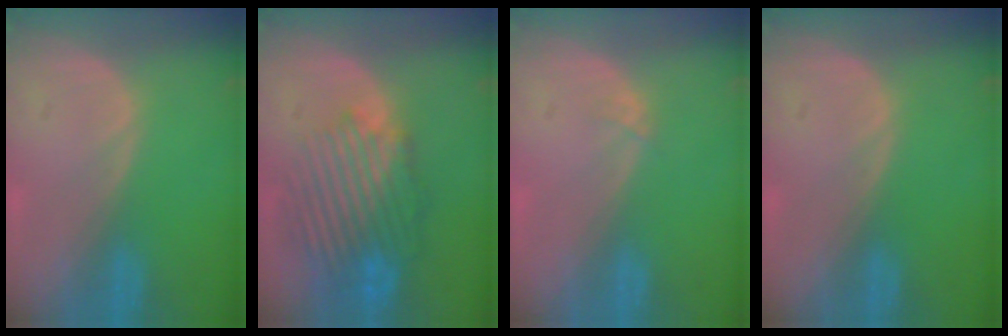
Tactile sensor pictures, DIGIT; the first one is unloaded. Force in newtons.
{"total": 10.2, "press": 9.3, "slide": 4.3}
{"total": 0.7, "press": 0.6, "slide": 0.3}
{"total": 0.0}